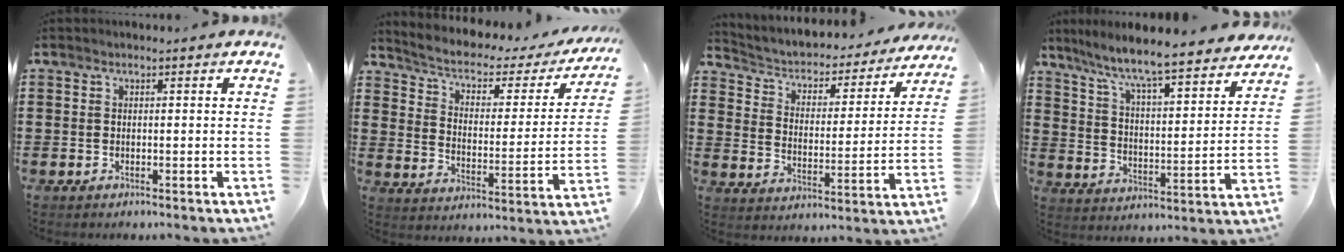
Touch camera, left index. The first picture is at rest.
{"total": 3.4, "force": [1.9, 1.7, 2.2], "torque": [-0.057, -0.018, 0.021]}
{"total": 2.6, "force": [2.2, 1.2, 0.7], "torque": [-0.031, -0.024, 0.026]}
{"total": 6.8, "force": [6.1, -0.2, 3.1], "torque": [-0.087, -0.049, 0.097]}